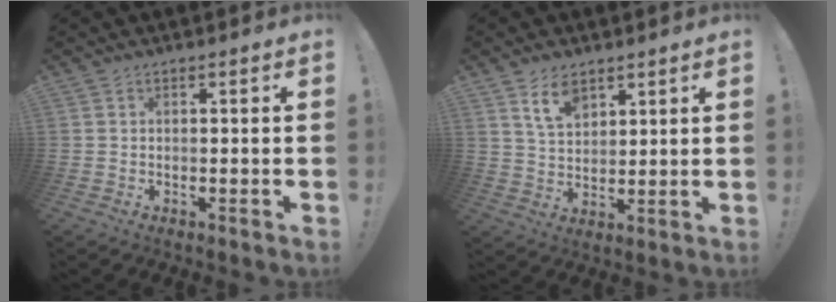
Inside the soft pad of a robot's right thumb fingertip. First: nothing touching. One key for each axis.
{"total": 8.0, "fx": 5.4, "fy": 4.1, "fz": 4.3, "tx": -0.070, "ty": -0.025, "tz": 0.099}